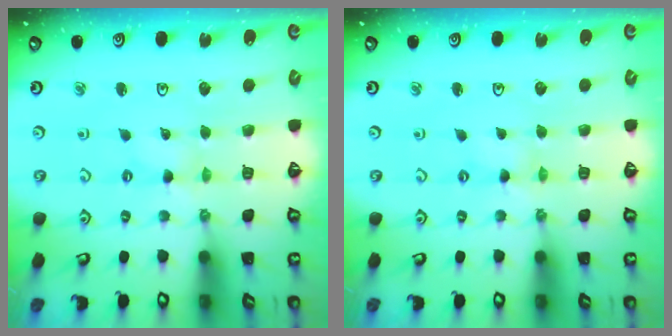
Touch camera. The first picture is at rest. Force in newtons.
{"total": 0.0}